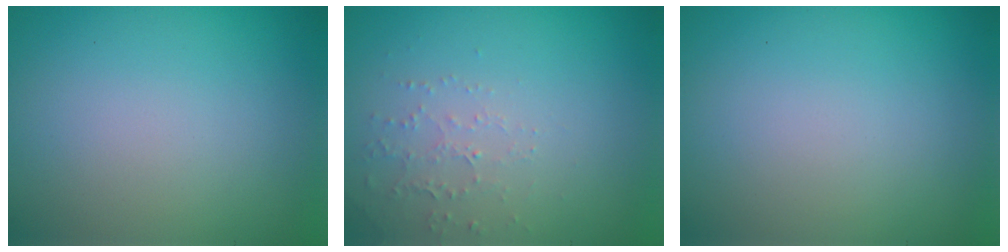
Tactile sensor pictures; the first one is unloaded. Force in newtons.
{"total": 1.5, "press": 1.5, "slide": 0.5}
{"total": 0.0}